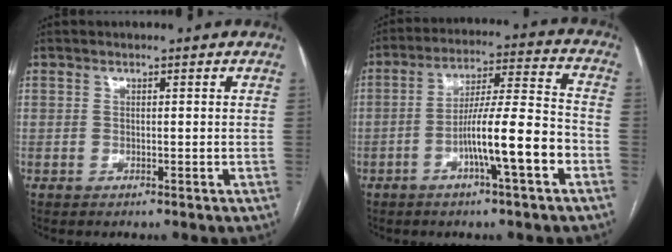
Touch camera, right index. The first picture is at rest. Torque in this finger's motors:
{"motor_torque": [0.83, -0.64, 0.64, 0.10]}